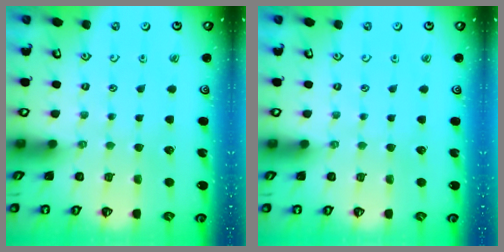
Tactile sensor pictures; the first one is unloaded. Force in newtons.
{"total": 0.0}